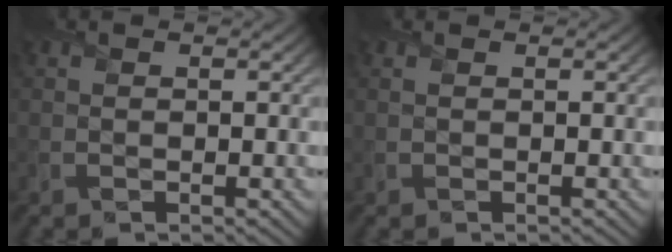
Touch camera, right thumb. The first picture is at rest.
{"total": 0.0}